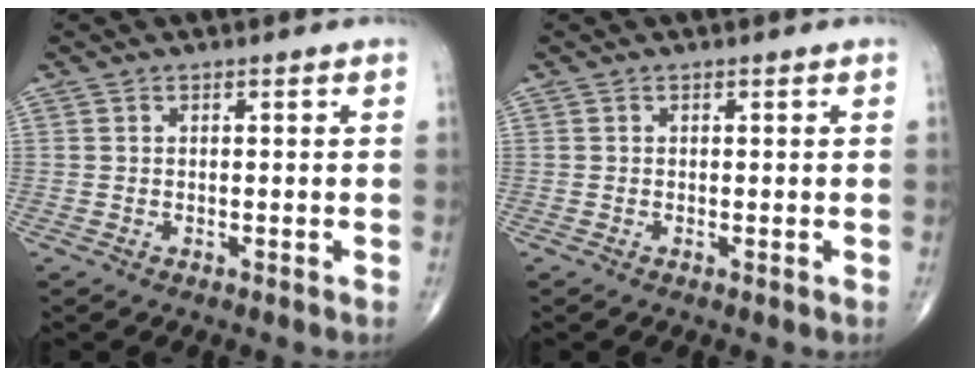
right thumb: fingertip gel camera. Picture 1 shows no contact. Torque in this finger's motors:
{"motor_torque": [-0.03, -0.22, 0.02, 0.09, 0.02]}